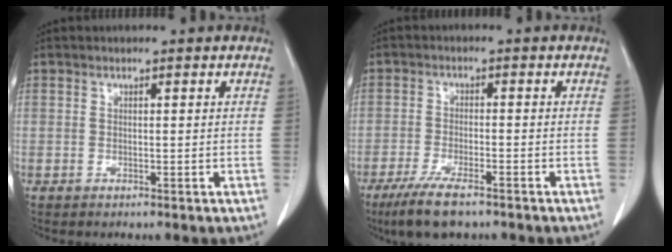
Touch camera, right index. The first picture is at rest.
{"total": 7.7, "force": [-5.5, 1.5, 5.2], "torque": [-0.096, -0.018, -0.091]}